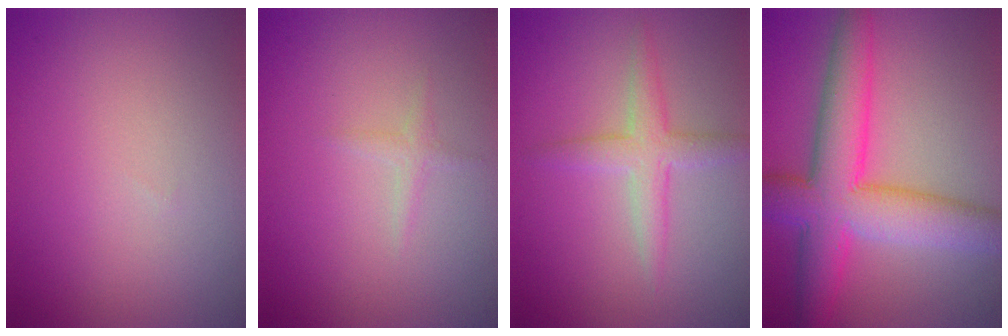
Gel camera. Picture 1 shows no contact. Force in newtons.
{"total": 0.8, "press": 0.8, "slide": 0.1}
{"total": 2.9, "press": 2.9, "slide": 0.1}
{"total": 9.0, "press": 9.0, "slide": 0.1}